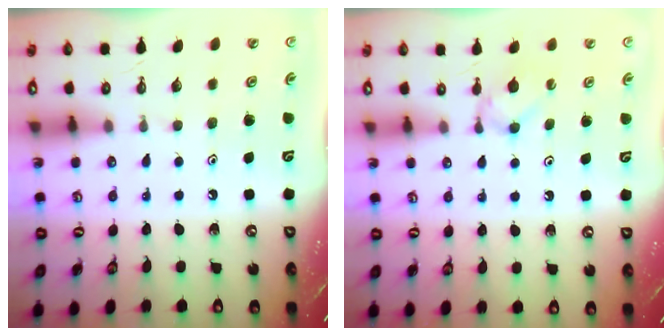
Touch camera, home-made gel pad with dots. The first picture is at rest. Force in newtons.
{"total": 3.0, "press": 2.9, "slide": 0.7}